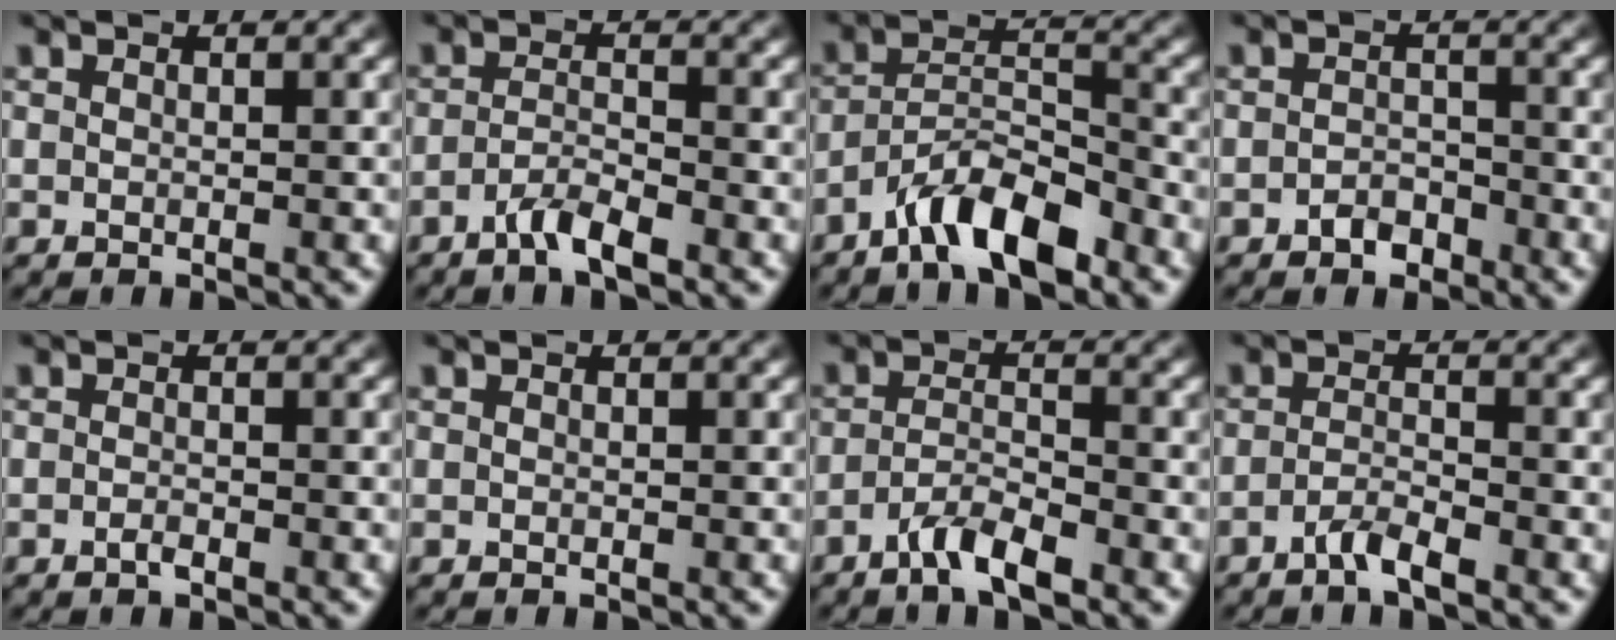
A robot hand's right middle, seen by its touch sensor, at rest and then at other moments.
{"total": 2.6, "force": [-1.7, 0.6, 1.9], "torque": [-0.037, 0.004, -0.038]}
{"total": 6.0, "force": [-4.4, 1.8, 3.7], "torque": [-0.060, 0.007, -0.082]}
{"total": 1.9, "force": [-1.2, 1.2, 0.8], "torque": [-0.011, 0.004, -0.024]}
{"total": 0.8, "force": [-0.5, 0.2, 0.6], "torque": [-0.012, 0.000, -0.009]}
{"total": 0.0}
{"total": 3.2, "force": [-2.2, 0.7, 2.2], "torque": [-0.045, 0.006, -0.047]}
{"total": 2.1, "force": [-1.4, 0.4, 1.6], "torque": [-0.031, 0.004, -0.032]}